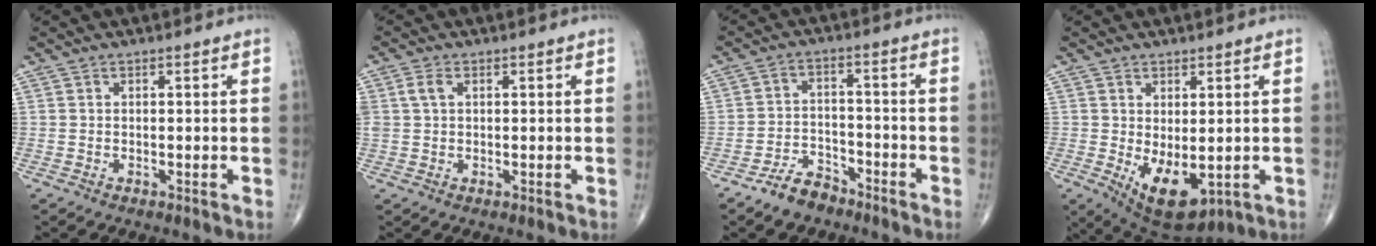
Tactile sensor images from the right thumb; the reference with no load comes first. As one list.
[{"total": 3.3, "force": [0.9, 2.1, 2.4], "torque": [-0.062, 0.012, 0.020]}, {"total": 6.2, "force": [-4.8, 3.4, 2.1], "torque": [-0.024, 0.031, -0.090]}, {"total": 9.6, "force": [-1.6, 4.9, 8.1], "torque": [-0.117, -0.012, -0.002]}]